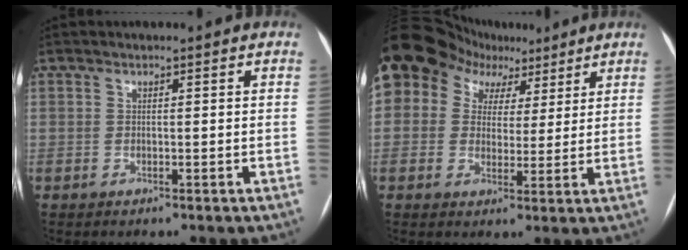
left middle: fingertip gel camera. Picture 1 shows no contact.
{"total": 17.4, "force": [8.9, 13.2, 7.1], "torque": [-0.159, 0.087, 0.157]}